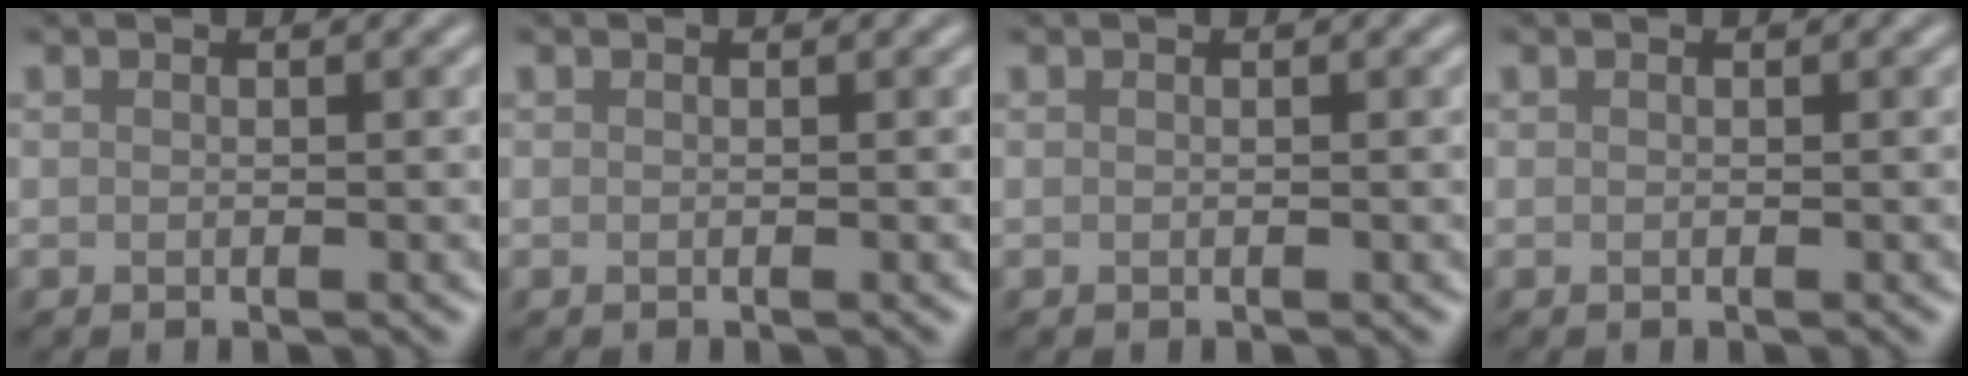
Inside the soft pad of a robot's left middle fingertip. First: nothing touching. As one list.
[{"total": 0.0}, {"total": 0.0}, {"total": 0.0}]